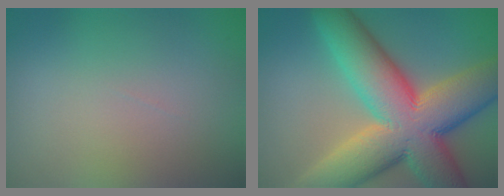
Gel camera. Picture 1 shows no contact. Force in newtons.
{"total": 15.7, "press": 15.7, "slide": 0.9}